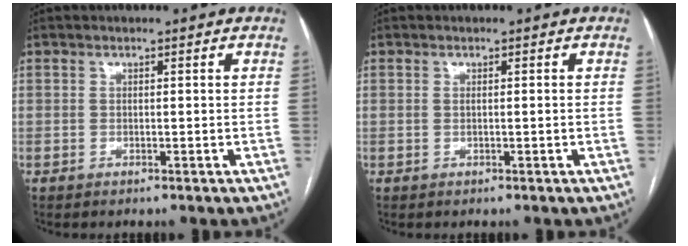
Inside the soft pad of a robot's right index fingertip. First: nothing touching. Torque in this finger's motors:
{"motor_torque": [-0.04, 0.03, -0.04, -0.01]}